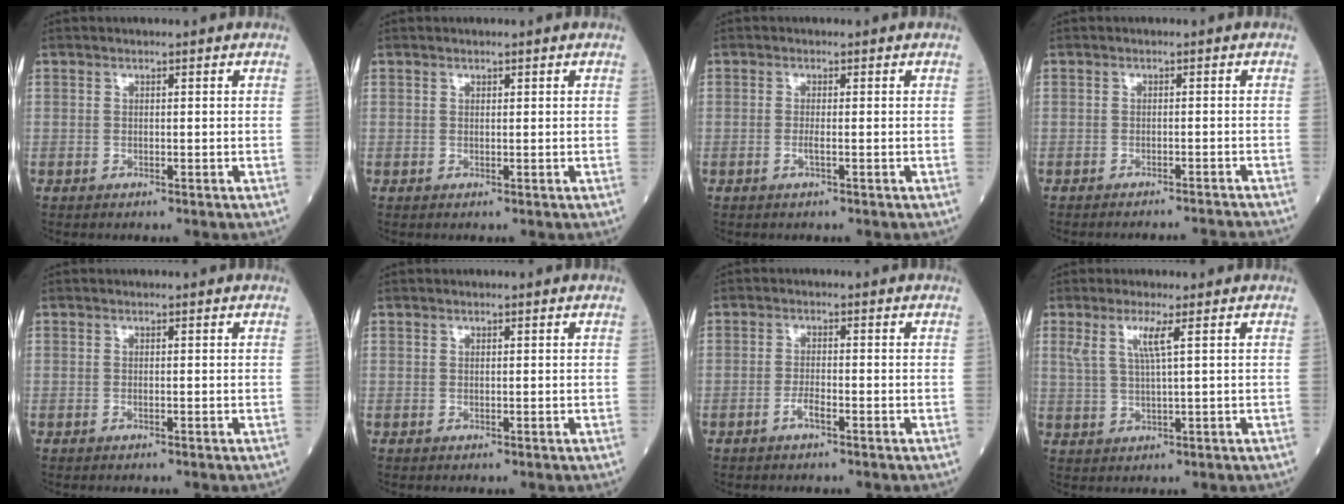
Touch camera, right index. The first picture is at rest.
{"total": 0.0}
{"total": 1.1, "force": [-0.4, -0.1, 1.0], "torque": [-0.022, -0.001, -0.011]}
{"total": 6.9, "force": [-6.8, -1.1, 0.9], "torque": [-0.005, -0.010, -0.078]}
{"total": 0.0}
{"total": 0.0}
{"total": 2.0, "force": [-1.2, 0.2, 1.6], "torque": [-0.029, 0.002, -0.023]}
{"total": 4.0, "force": [1.7, -0.3, 3.6], "torque": [-0.079, 0.003, 0.036]}